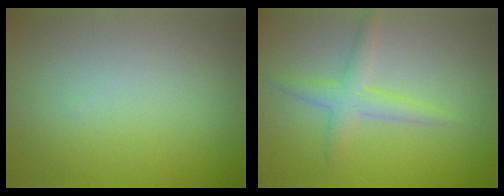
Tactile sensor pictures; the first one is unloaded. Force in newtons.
{"total": 2.4, "press": 2.4, "slide": 0.0}